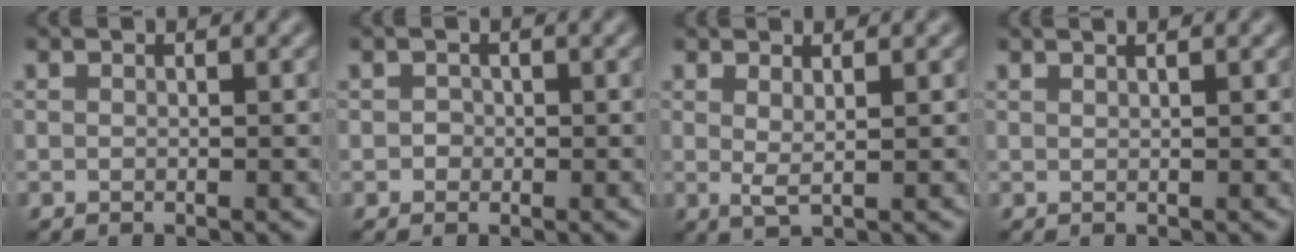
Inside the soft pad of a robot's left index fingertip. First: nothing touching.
{"total": 0.7, "force": [-0.1, 0.7, 0.2], "torque": [0.001, -0.003, -0.003]}
{"total": 1.7, "force": [0.7, 0.4, 1.5], "torque": [-0.026, -0.006, 0.013]}
{"total": 1.8, "force": [1.3, 0.7, 1.1], "torque": [0.002, -0.002, -0.001]}